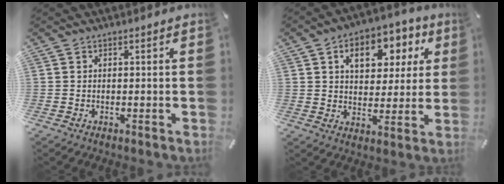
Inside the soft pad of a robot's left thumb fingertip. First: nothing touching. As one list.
[{"total": 10.9, "force": [4.6, 7.8, 6.0], "torque": [-0.083, -0.013, 0.075]}]